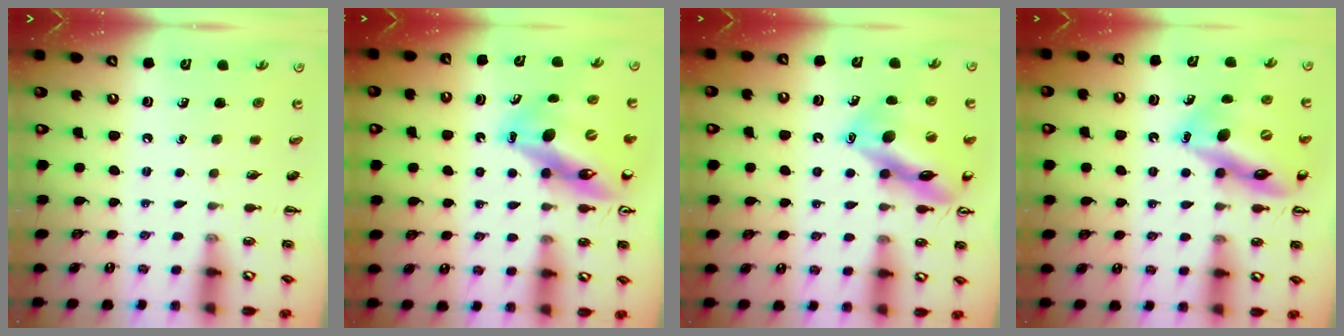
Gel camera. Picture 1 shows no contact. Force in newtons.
{"total": 14.4, "press": 13.7, "slide": 4.3}
{"total": 16.0, "press": 15.9, "slide": 2.1}
{"total": 16.3, "press": 15.8, "slide": 3.9}